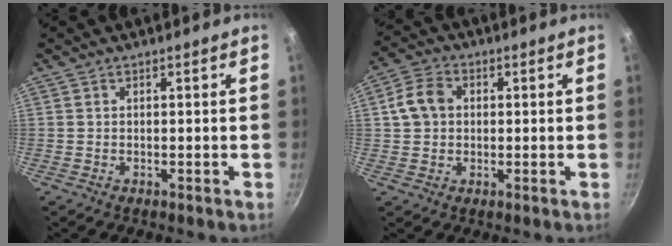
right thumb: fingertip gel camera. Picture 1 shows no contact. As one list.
[{"total": 6.6, "force": [0.8, 5.3, 3.8], "torque": [-0.056, 0.015, 0.005]}]